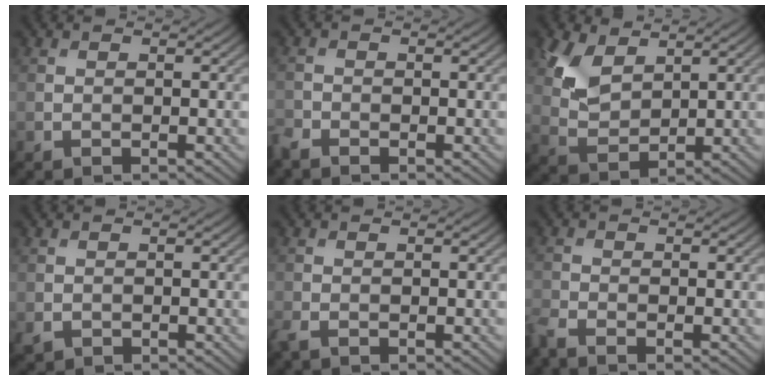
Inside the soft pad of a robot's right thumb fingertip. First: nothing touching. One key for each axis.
{"total": 1.9, "fx": -1.8, "fy": 0.5, "fz": 0.4, "tx": -0.013, "ty": -0.008, "tz": -0.047}
{"total": 6.5, "fx": 3.4, "fy": 3.8, "fz": 4.0, "tx": -0.098, "ty": -0.005, "tz": 0.071}
{"total": 1.0, "fx": -0.4, "fy": 0.8, "fz": 0.4, "tx": -0.012, "ty": -0.009, "tz": -0.006}
{"total": 1.2, "fx": -0.8, "fy": 0.4, "fz": 0.7, "tx": -0.027, "ty": -0.007, "tz": -0.023}
{"total": 2.3, "fx": -1.9, "fy": 0.4, "fz": 1.3, "tx": -0.037, "ty": -0.012, "tz": -0.050}